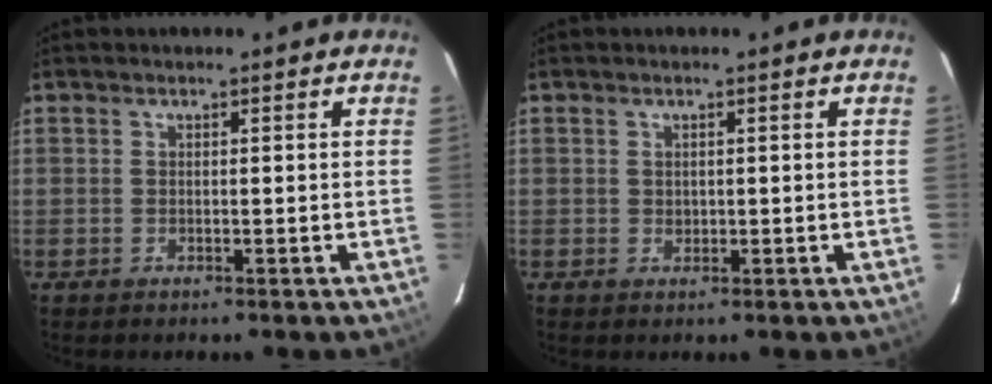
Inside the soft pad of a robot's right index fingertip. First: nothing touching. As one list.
[{"total": 0.8, "force": [0.1, 0.8, 0.1], "torque": [0.000, 0.000, 0.004]}]